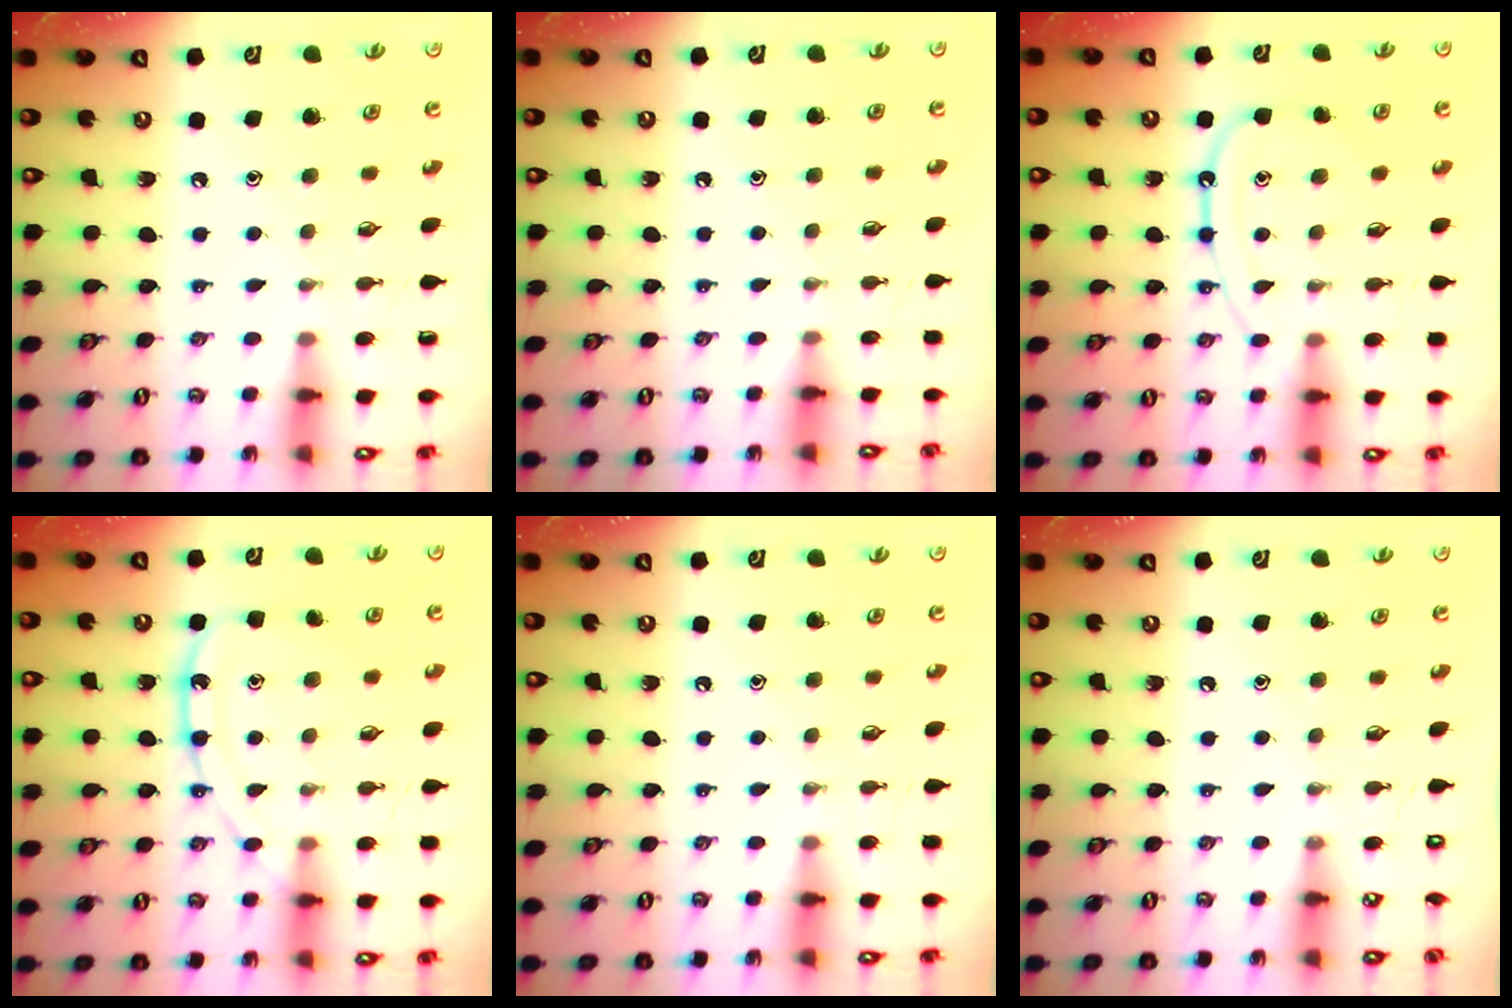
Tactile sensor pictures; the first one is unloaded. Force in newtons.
{"total": 3.1, "press": 3.1, "slide": 0.6}
{"total": 11.3, "press": 11.2, "slide": 1.1}
{"total": 13.2, "press": 13.1, "slide": 1.2}
{"total": 0.0}
{"total": 0.0}